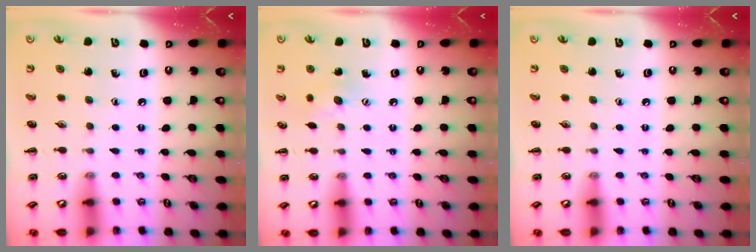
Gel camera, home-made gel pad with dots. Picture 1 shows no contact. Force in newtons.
{"total": 4.7, "press": 4.5, "slide": 1.3}
{"total": 0.0}